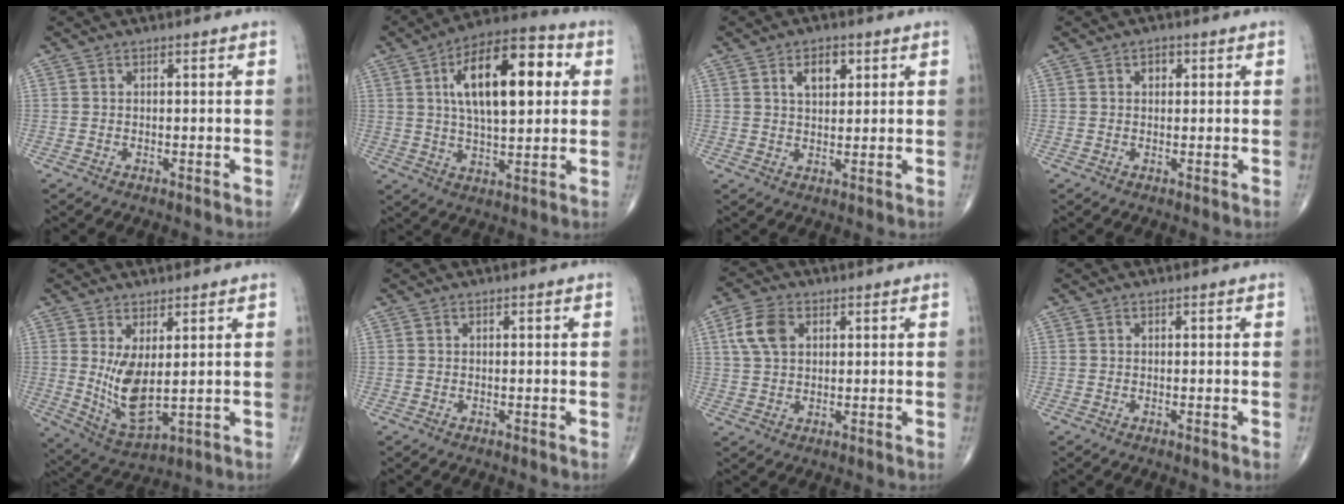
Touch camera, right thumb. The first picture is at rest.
{"total": 18.9, "force": [4.4, 8.4, 16.3], "torque": [-0.240, 0.012, 0.065]}
{"total": 5.0, "force": [2.1, 2.9, 3.5], "torque": [-0.041, -0.008, 0.034]}
{"total": 1.8, "force": [0.6, 1.3, 1.0], "torque": [-0.005, 0.001, 0.005]}
{"total": 9.1, "force": [1.3, 3.8, 8.2], "torque": [-0.151, -0.029, 0.042]}
{"total": 0.0}
{"total": 6.8, "force": [2.1, 4.5, 4.6], "torque": [-0.088, 0.003, 0.039]}
{"total": 0.0}